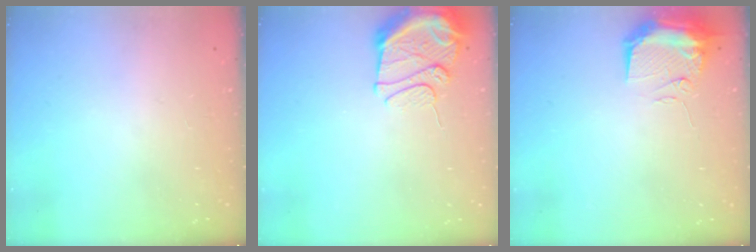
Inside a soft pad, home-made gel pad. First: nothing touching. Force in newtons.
{"total": 11.2, "press": 11.1, "slide": 1.0}
{"total": 10.2, "press": 10.1, "slide": 1.7}